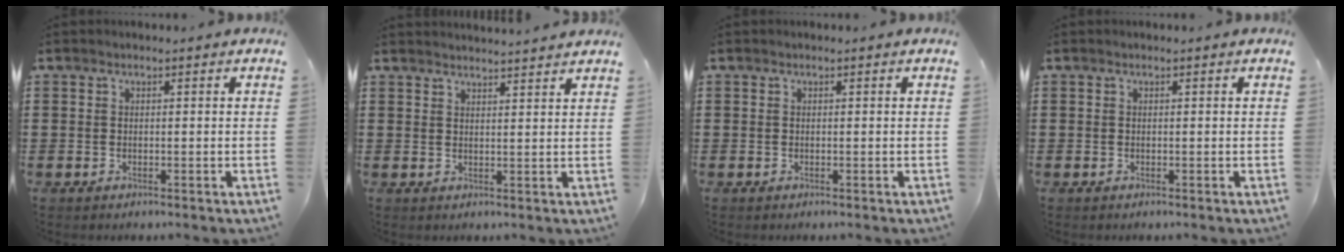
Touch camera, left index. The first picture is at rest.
{"total": 2.4, "force": [2.3, -0.5, 0.1], "torque": [-0.006, -0.008, 0.044]}
{"total": 0.0}
{"total": 0.0}